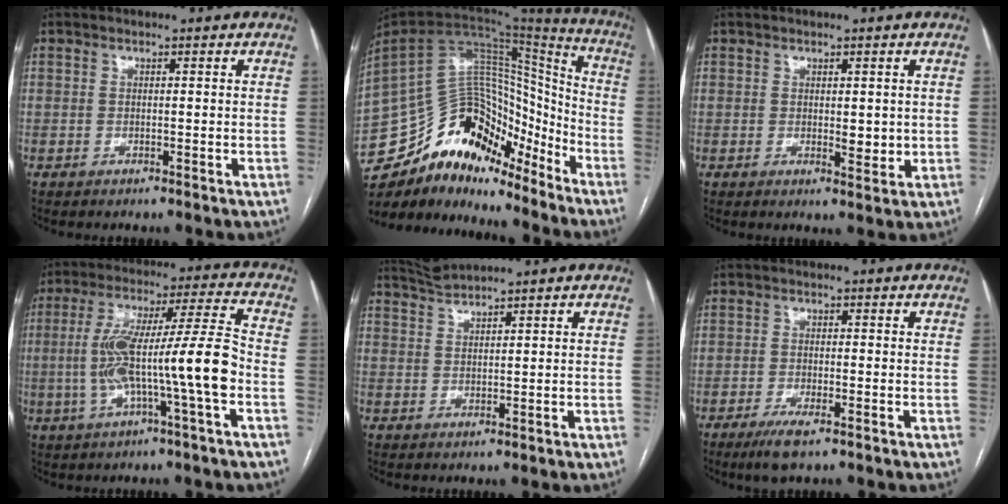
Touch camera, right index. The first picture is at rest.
{"total": 23.1, "force": [-17.8, 10.1, 10.7], "torque": [-0.243, 0.030, -0.299]}
{"total": 2.8, "force": [0.2, 1.3, 2.5], "torque": [-0.038, -0.008, 0.007]}
{"total": 14.4, "force": [-2.9, 0.0, 14.1], "torque": [-0.267, 0.021, -0.052]}
{"total": 2.8, "force": [2.6, -1.1, -0.2], "torque": [0.001, 0.002, 0.061]}
{"total": 4.2, "force": [-2.7, 0.8, 3.1], "torque": [-0.062, -0.008, -0.047]}